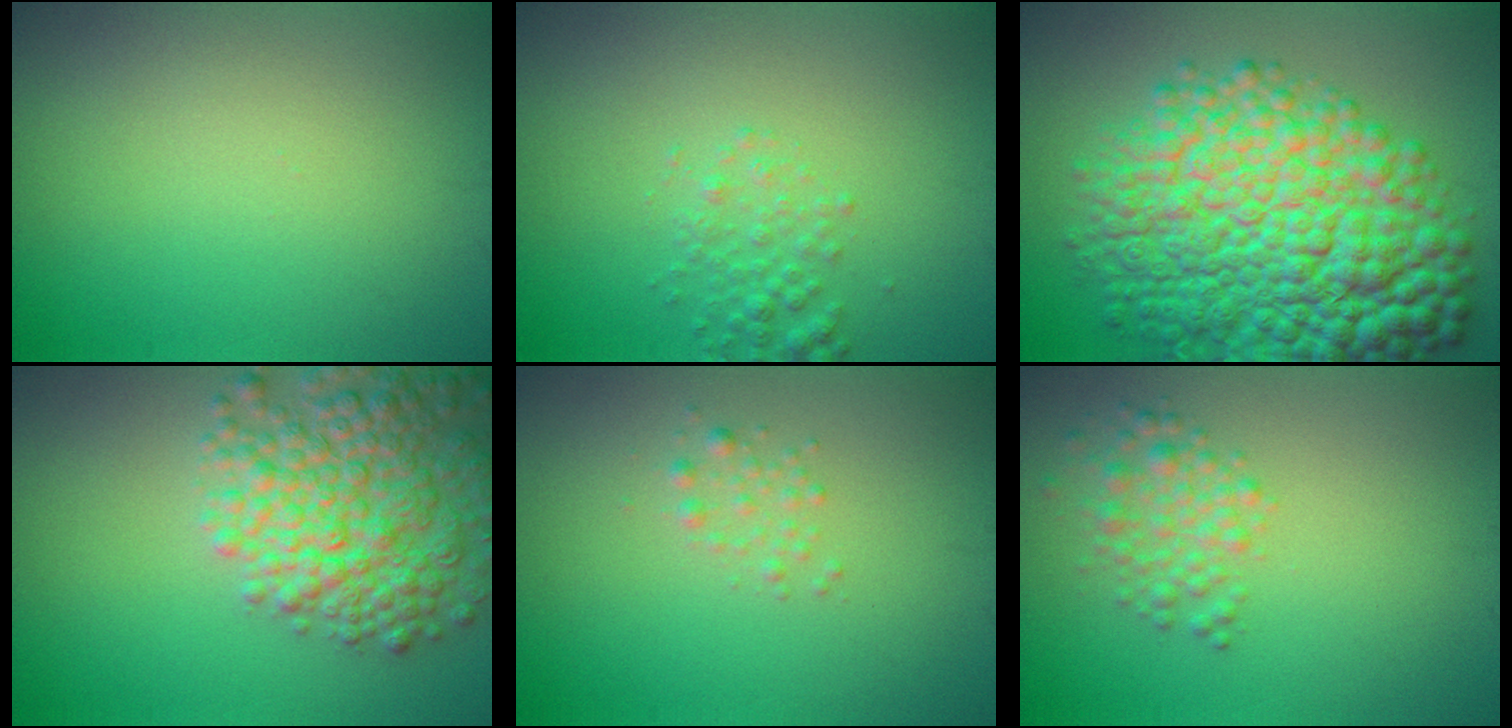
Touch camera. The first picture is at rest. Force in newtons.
{"total": 1.7, "press": 1.7, "slide": 0.1}
{"total": 13.8, "press": 13.8, "slide": 0.3}
{"total": 7.7, "press": 7.7, "slide": 0.4}
{"total": 1.1, "press": 1.1, "slide": 0.0}
{"total": 2.6, "press": 2.6, "slide": 0.1}